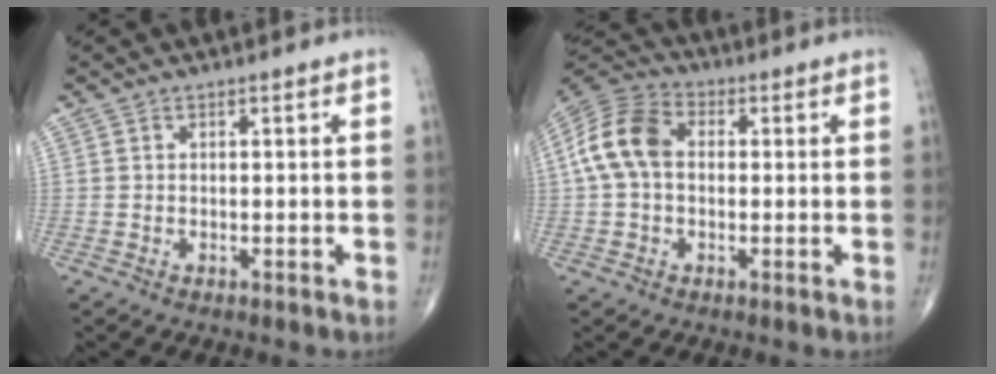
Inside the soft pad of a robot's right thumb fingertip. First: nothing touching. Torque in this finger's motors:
{"motor_torque": [-0.08, 1.14, 1.08, -0.22, 0.08]}